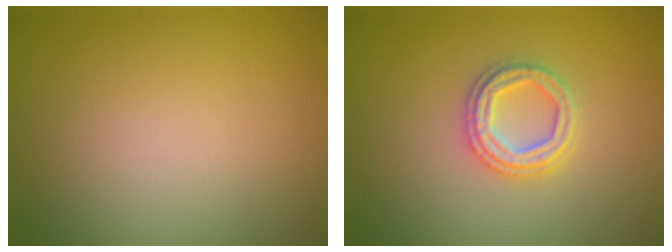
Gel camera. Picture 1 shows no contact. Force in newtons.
{"total": 3.3, "press": 3.2, "slide": 0.6}